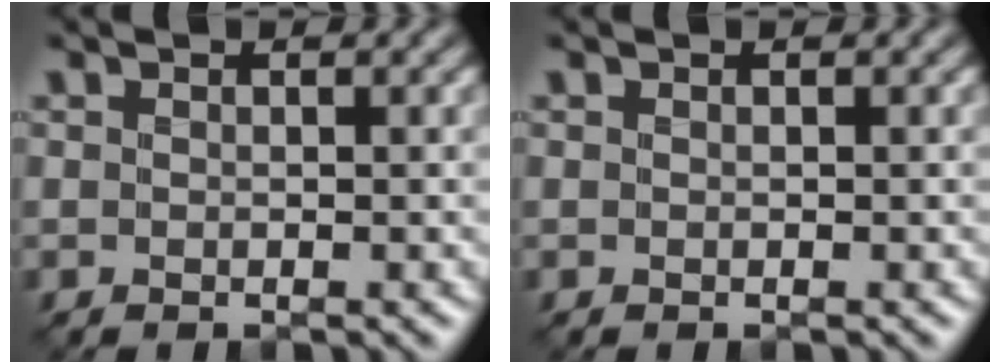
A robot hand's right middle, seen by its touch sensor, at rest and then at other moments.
{"total": 0.0}